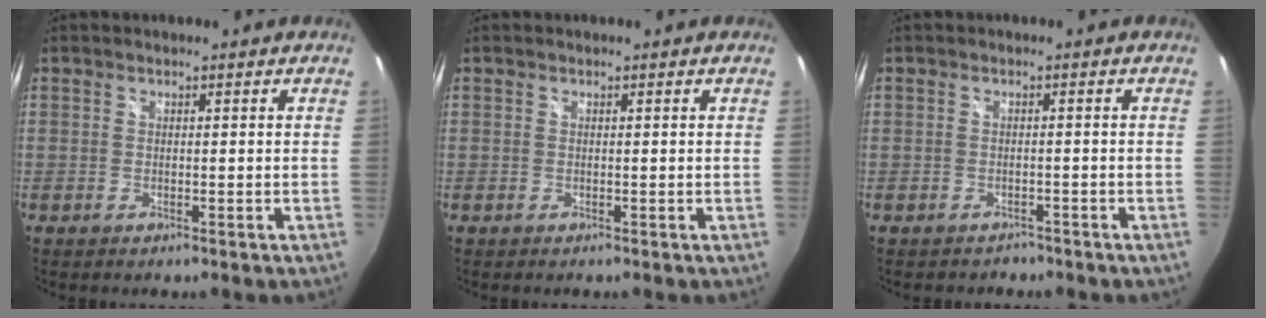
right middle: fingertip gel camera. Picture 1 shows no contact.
{"total": 0.0}
{"total": 2.0, "force": [-1.6, 1.2, 0.1], "torque": [-0.002, 0.007, -0.019]}